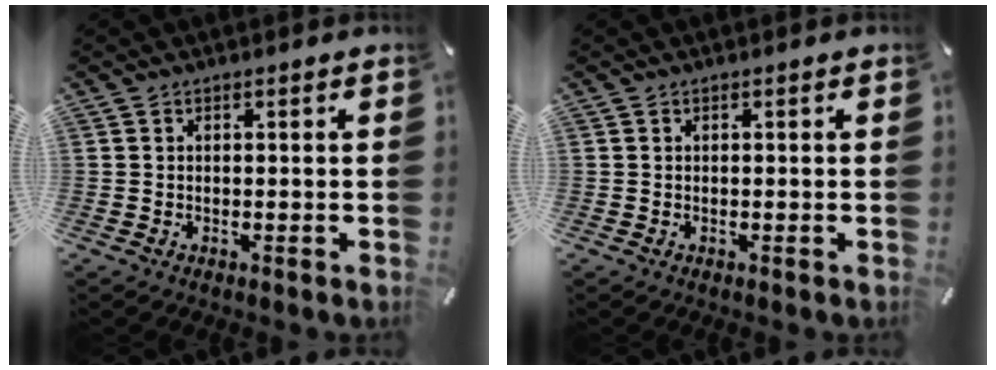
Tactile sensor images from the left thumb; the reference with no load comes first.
{"total": 0.0}